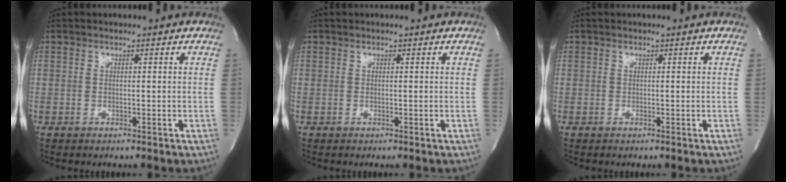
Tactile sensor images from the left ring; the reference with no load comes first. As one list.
[{"total": 0.0}, {"total": 0.0}]